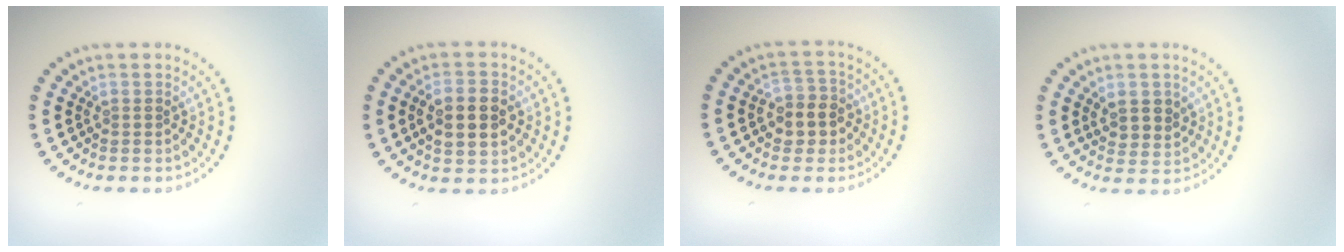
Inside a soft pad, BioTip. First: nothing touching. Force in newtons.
{"total": 4.0, "press": 4.0, "slide": 0.2}
{"total": 3.1, "press": 2.9, "slide": 1.1}
{"total": 2.4, "press": 2.3, "slide": 0.8}